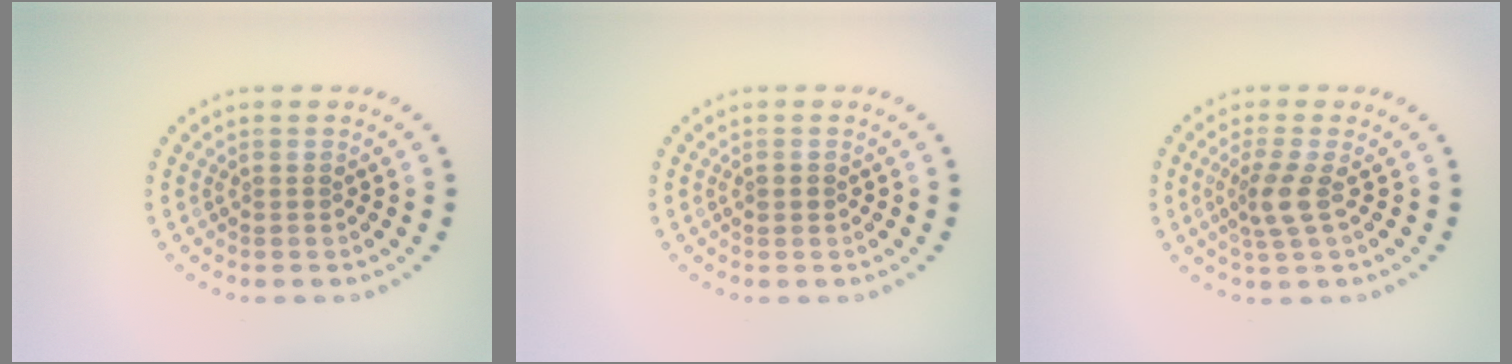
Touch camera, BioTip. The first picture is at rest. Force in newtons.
{"total": 0.9, "press": 0.9, "slide": 0.0}
{"total": 2.3, "press": 1.8, "slide": 1.5}